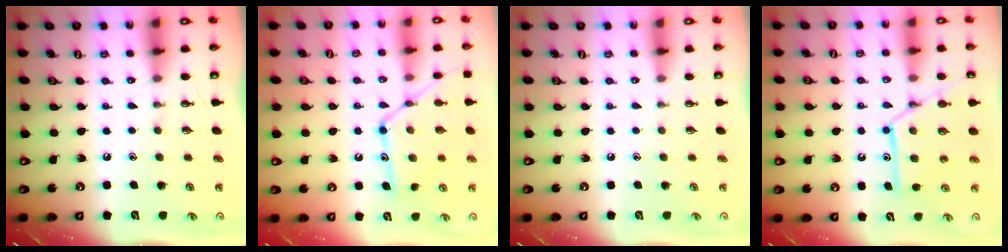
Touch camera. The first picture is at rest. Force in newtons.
{"total": 13.6, "press": 13.5, "slide": 0.9}
{"total": 0.0}
{"total": 14.2, "press": 14.2, "slide": 1.1}